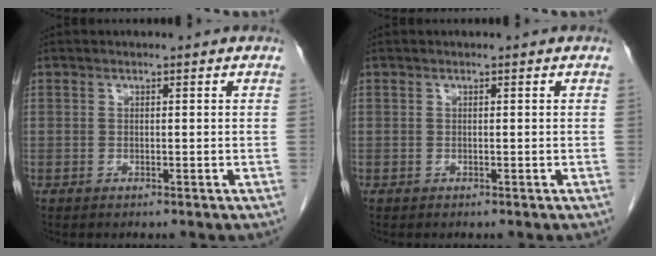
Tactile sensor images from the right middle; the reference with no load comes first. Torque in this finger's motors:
{"motor_torque": [0.11, -0.26, -0.01, 0.00]}